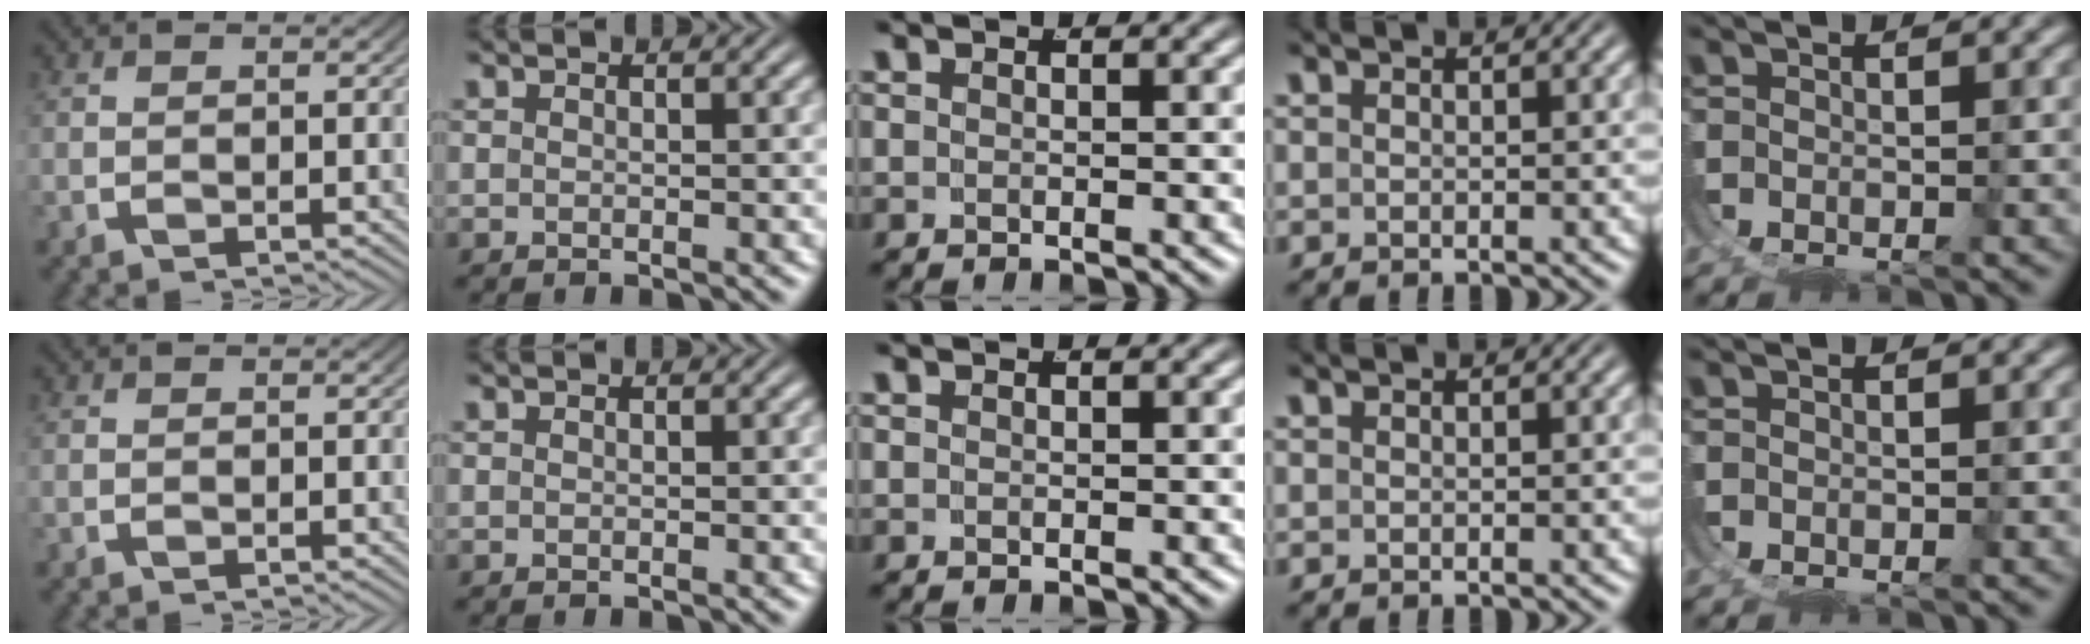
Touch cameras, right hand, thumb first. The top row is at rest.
{}